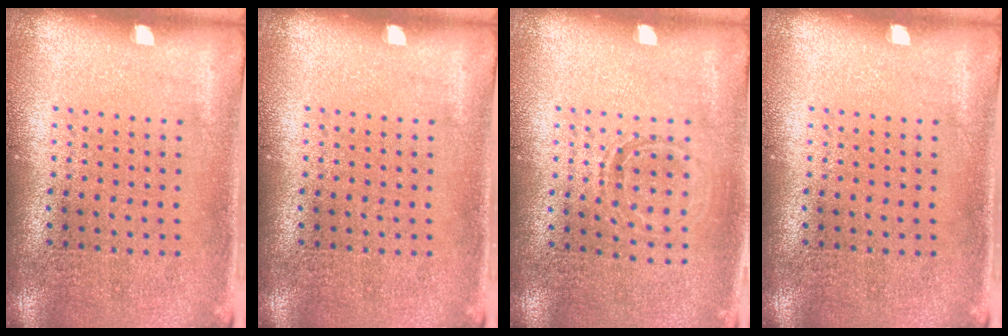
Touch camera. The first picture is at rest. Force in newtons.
{"total": 0.0}
{"total": 1.0, "press": 0.9, "slide": 0.4}
{"total": 0.0}